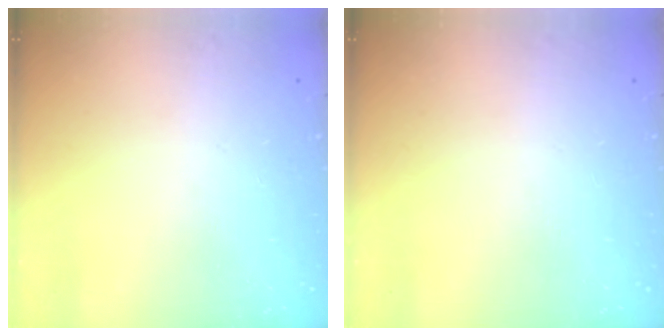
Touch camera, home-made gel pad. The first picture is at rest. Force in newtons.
{"total": 0.0}